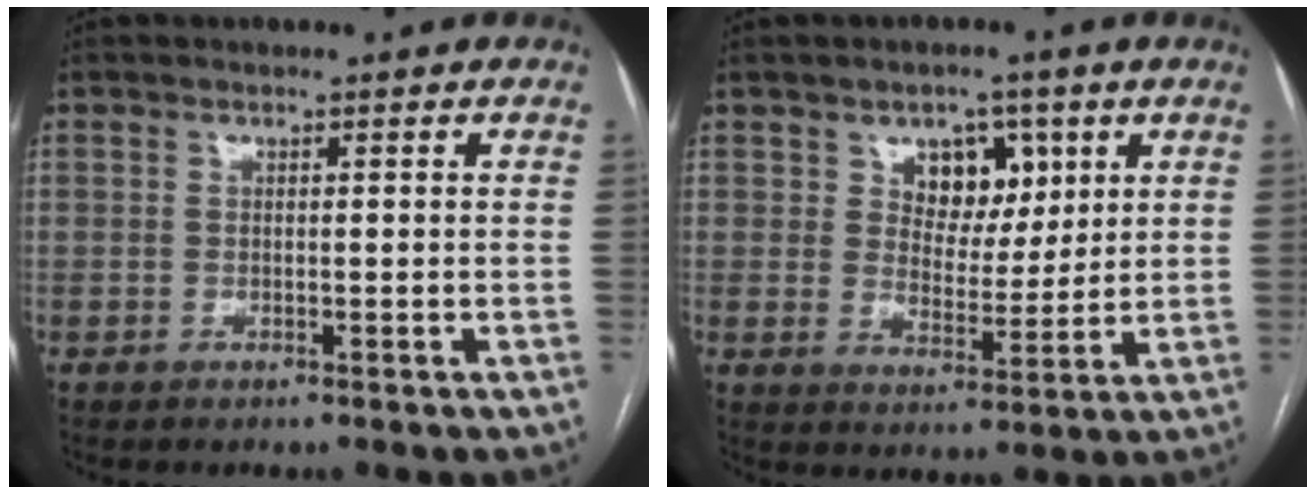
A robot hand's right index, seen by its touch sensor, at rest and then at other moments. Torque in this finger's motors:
{"motor_torque": [0.22, 0.23, 0.07, 0.05]}